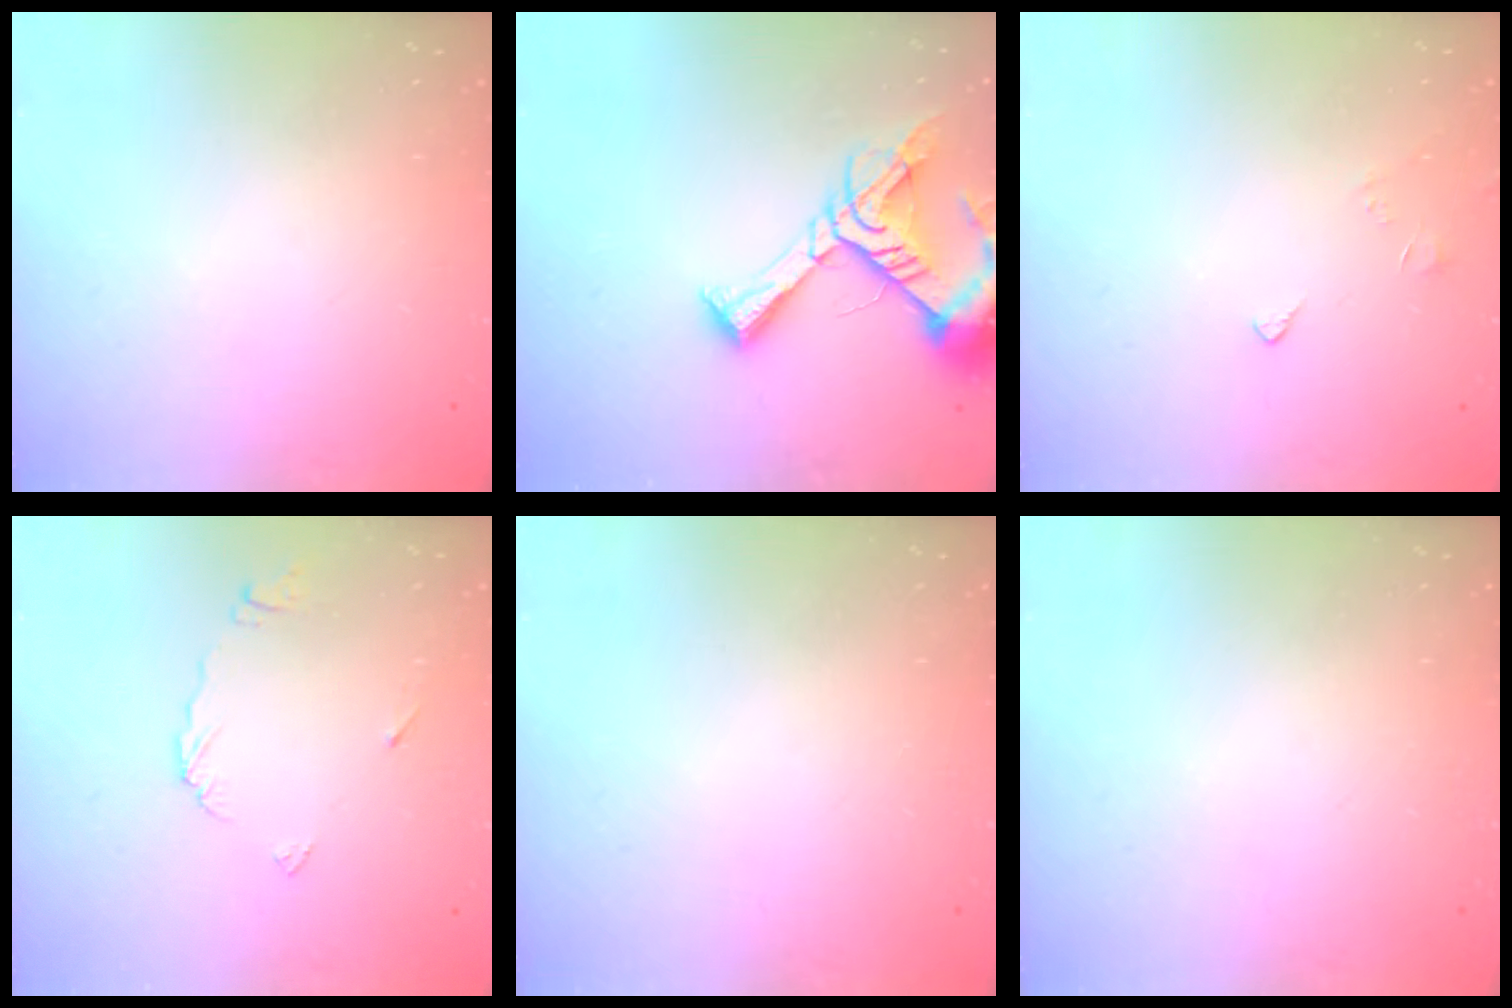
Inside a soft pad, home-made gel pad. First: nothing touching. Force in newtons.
{"total": 13.9, "press": 13.9, "slide": 1.3}
{"total": 2.5, "press": 2.4, "slide": 0.6}
{"total": 5.8, "press": 5.8, "slide": 0.3}
{"total": 0.0}
{"total": 0.0}